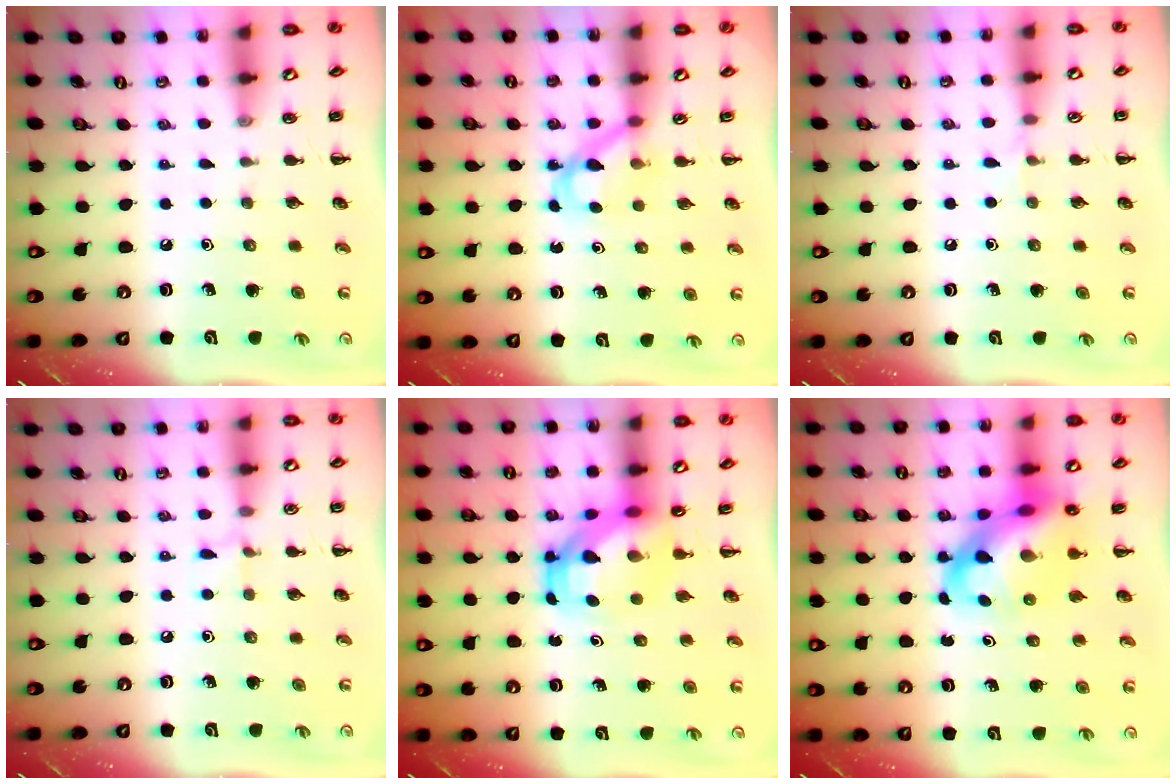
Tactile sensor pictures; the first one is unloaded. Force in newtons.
{"total": 3.9, "press": 3.8, "slide": 1.1}
{"total": 4.1, "press": 3.8, "slide": 1.5}
{"total": 4.8, "press": 4.6, "slide": 1.6}
{"total": 5.8, "press": 5.6, "slide": 1.4}
{"total": 14.8, "press": 14.2, "slide": 4.1}